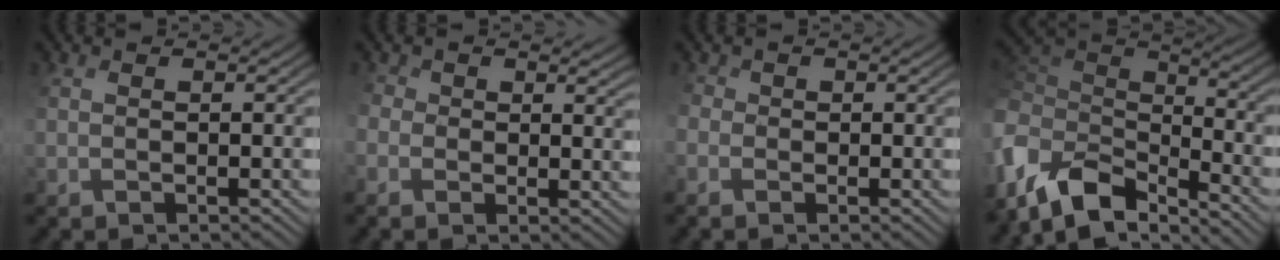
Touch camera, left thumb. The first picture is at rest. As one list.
[{"total": 4.4, "force": [0.5, 3.6, 2.5], "torque": [-0.068, -0.016, 0.004]}, {"total": 2.4, "force": [-0.9, 2.1, 0.8], "torque": [-0.029, -0.004, -0.023]}, {"total": 9.9, "force": [-4.5, 5.9, 6.5], "torque": [-0.159, 0.003, -0.098]}]